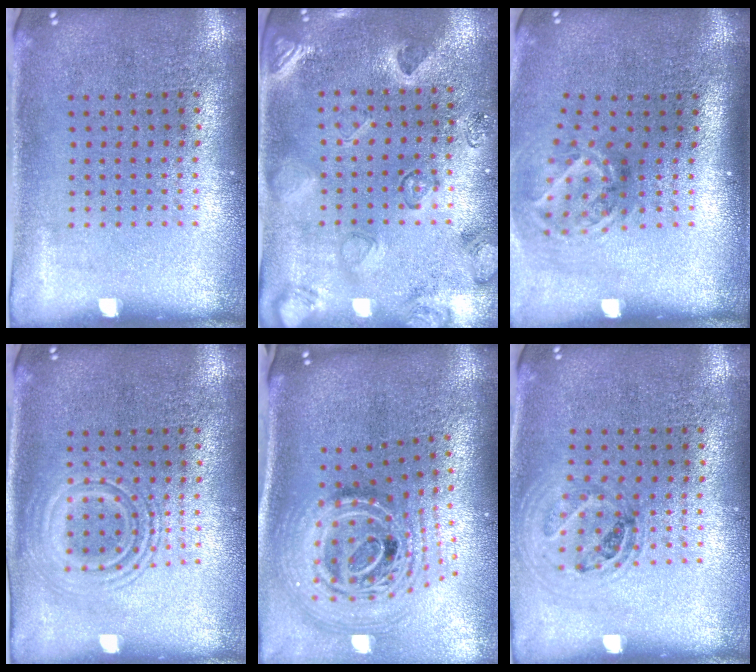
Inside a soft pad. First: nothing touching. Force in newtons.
{"total": 2.3, "press": 2.0, "slide": 1.1}
{"total": 2.0, "press": 1.3, "slide": 1.5}
{"total": 2.6, "press": 2.6, "slide": 0.4}
{"total": 2.9, "press": 2.0, "slide": 2.2}
{"total": 1.0, "press": 1.0, "slide": 0.2}